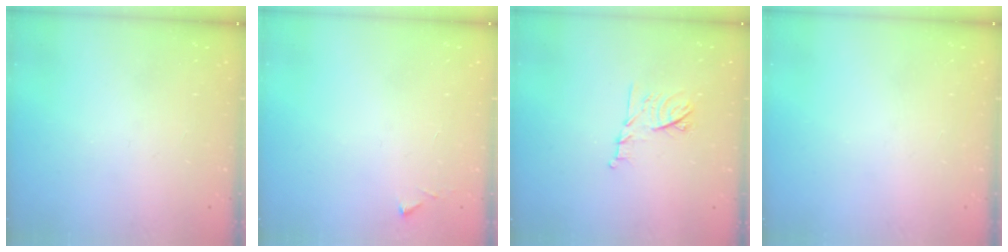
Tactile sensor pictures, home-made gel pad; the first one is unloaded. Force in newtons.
{"total": 4.8, "press": 4.8, "slide": 0.6}
{"total": 10.5, "press": 10.5, "slide": 0.3}
{"total": 0.0}